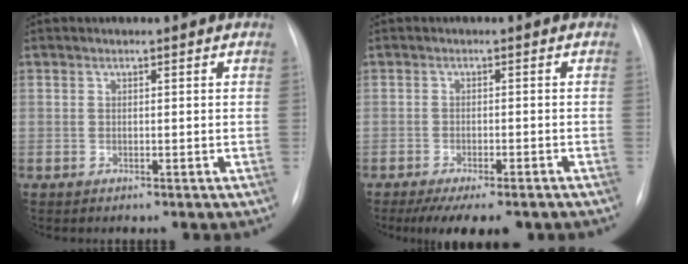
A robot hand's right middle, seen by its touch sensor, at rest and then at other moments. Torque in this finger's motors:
{"motor_torque": [0.93, -0.91, 0.13, 0.04]}